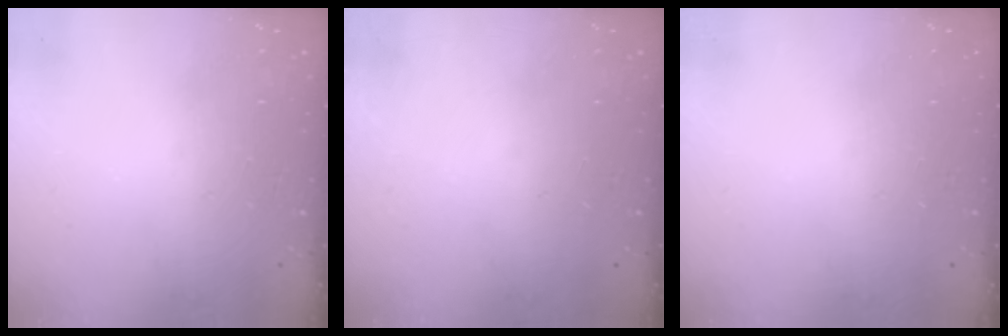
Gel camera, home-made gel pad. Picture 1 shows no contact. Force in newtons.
{"total": 0.0}
{"total": 0.0}